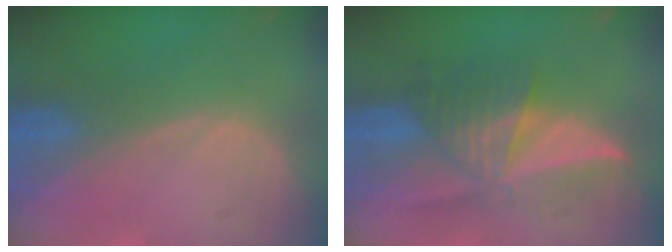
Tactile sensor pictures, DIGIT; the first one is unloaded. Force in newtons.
{"total": 6.5, "press": 6.4, "slide": 0.8}